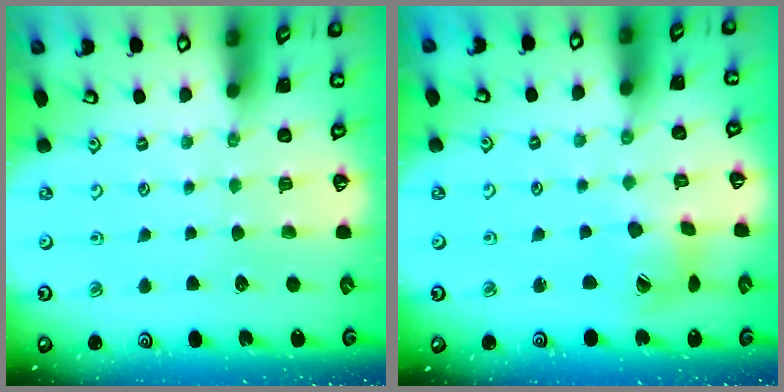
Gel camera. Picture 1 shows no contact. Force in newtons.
{"total": 7.9, "press": 7.8, "slide": 0.9}